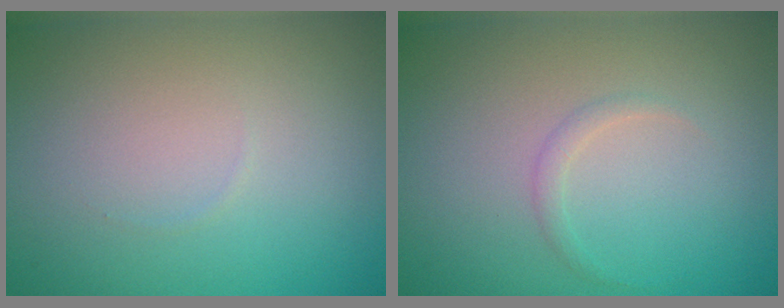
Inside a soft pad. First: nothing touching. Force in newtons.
{"total": 0.8, "press": 0.8, "slide": 0.1}